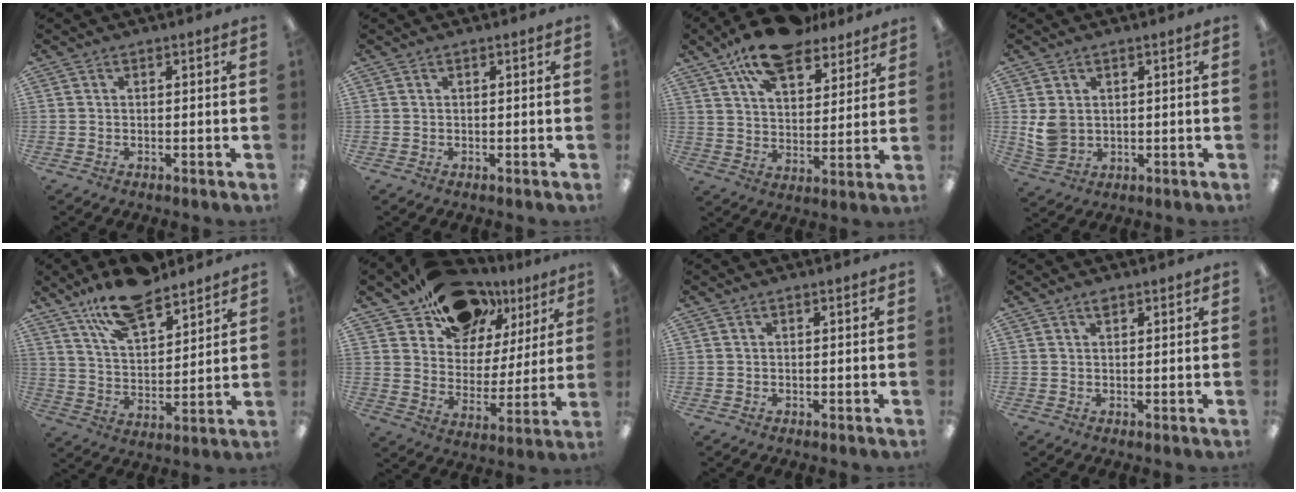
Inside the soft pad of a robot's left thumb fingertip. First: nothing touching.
{"total": 0.0}
{"total": 15.0, "force": [11.7, 5.7, 7.4], "torque": [-0.132, -0.058, 0.207]}
{"total": 5.4, "force": [1.2, 4.3, 2.9], "torque": [-0.062, 0.002, 0.025]}
{"total": 14.4, "force": [11.5, 5.1, 7.2], "torque": [-0.130, -0.056, 0.204]}
{"total": 13.0, "force": [10.4, 7.4, 2.3], "torque": [-0.049, -0.083, 0.196]}
{"total": 0.0}
{"total": 2.5, "force": [1.9, 1.1, 1.2], "torque": [-0.012, -0.007, 0.031]}